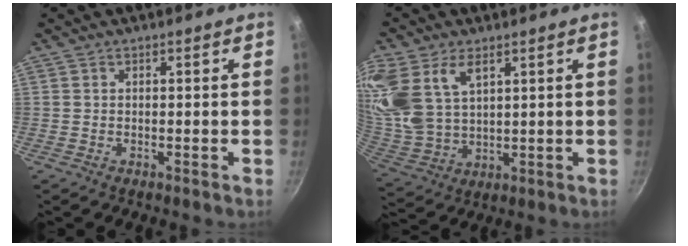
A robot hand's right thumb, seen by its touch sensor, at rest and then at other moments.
{"total": 18.5, "force": [7.4, 11.3, 12.6], "torque": [-0.303, -0.004, 0.155]}